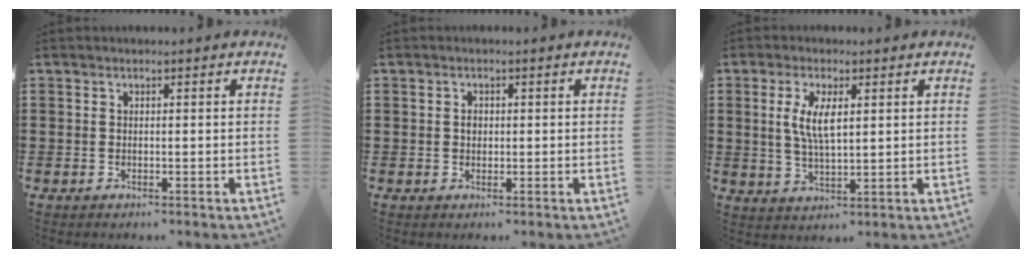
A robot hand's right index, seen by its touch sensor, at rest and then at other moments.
{"total": 1.2, "force": [0.1, 0.9, 0.8], "torque": [-0.019, 0.004, 0.002]}
{"total": 5.6, "force": [1.3, 1.9, 5.1], "torque": [-0.104, 0.006, 0.021]}